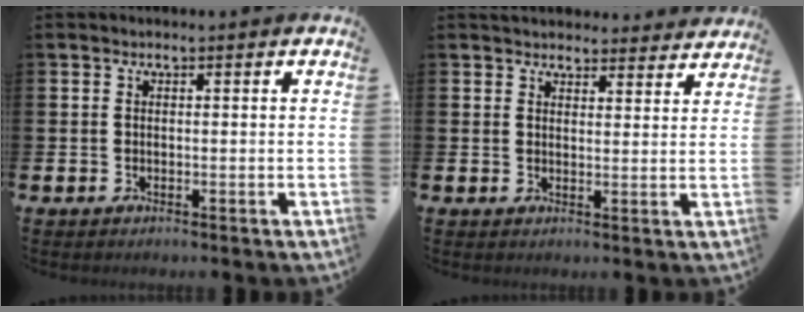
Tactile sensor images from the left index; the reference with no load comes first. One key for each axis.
{"total": 3.8, "fx": 3.7, "fy": 1.0, "fz": 0.3, "tx": -0.003, "ty": -0.018, "tz": 0.066}